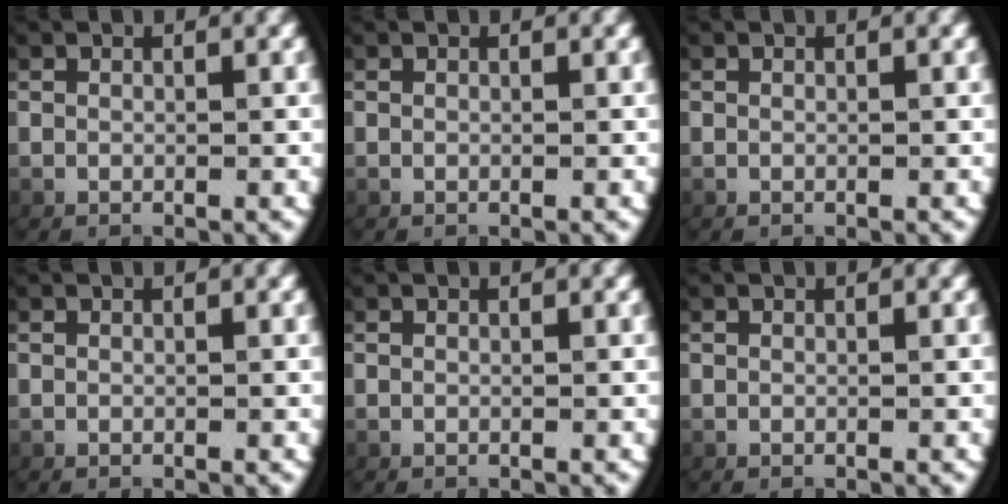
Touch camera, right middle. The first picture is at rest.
{"total": 0.0}
{"total": 0.0}
{"total": 0.0}
{"total": 0.0}
{"total": 0.0}